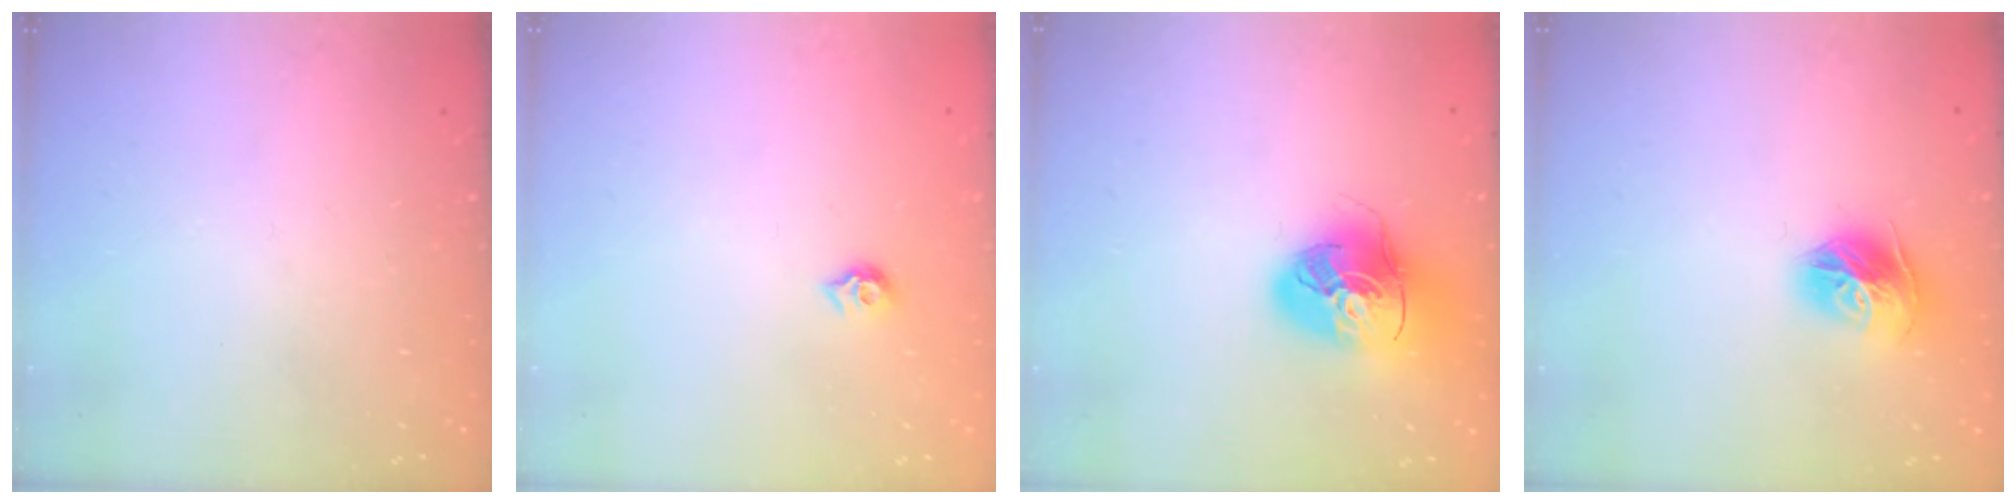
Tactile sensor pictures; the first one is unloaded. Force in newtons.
{"total": 5.8, "press": 5.7, "slide": 0.8}
{"total": 16.4, "press": 16.2, "slide": 2.5}
{"total": 12.5, "press": 12.4, "slide": 1.3}